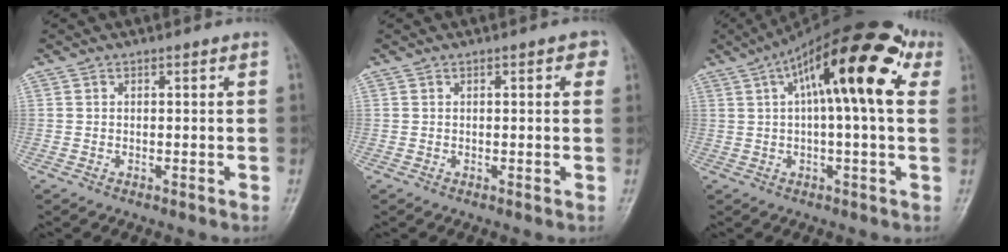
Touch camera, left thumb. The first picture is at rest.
{"total": 2.2, "force": [0.8, 1.0, 1.8], "torque": [-0.014, 0.002, 0.004]}
{"total": 19.2, "force": [5.9, 5.8, 17.3], "torque": [-0.258, 0.039, 0.080]}